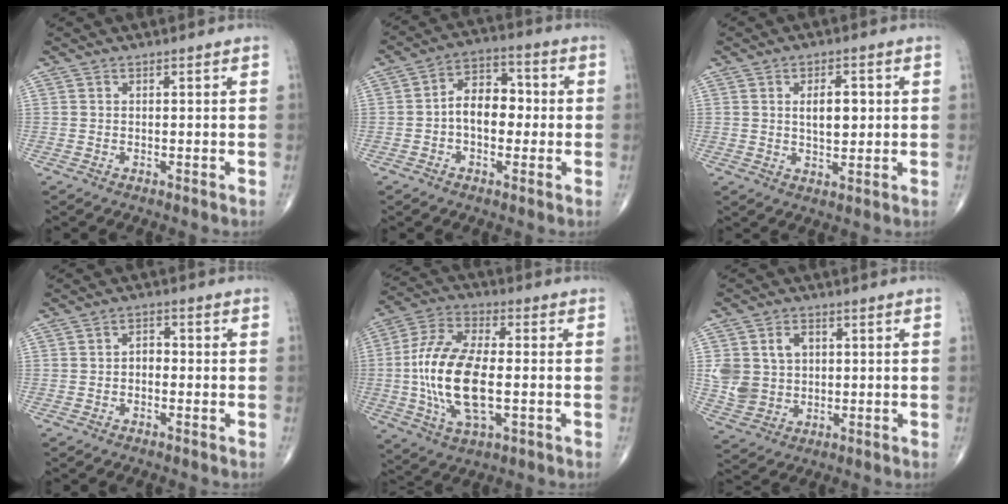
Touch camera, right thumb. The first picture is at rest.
{"total": 8.9, "force": [-0.7, 5.9, 6.6], "torque": [-0.078, 0.029, -0.025]}
{"total": 5.8, "force": [0.9, 2.9, 4.9], "torque": [-0.062, -0.005, 0.016]}
{"total": 2.4, "force": [-0.5, 1.7, 1.7], "torque": [-0.013, 0.013, -0.018]}
{"total": 17.3, "force": [-1.8, 8.1, 15.2], "torque": [-0.309, 0.012, -0.031]}
{"total": 9.0, "force": [1.6, 7.4, 5.0], "torque": [-0.070, -0.002, 0.039]}